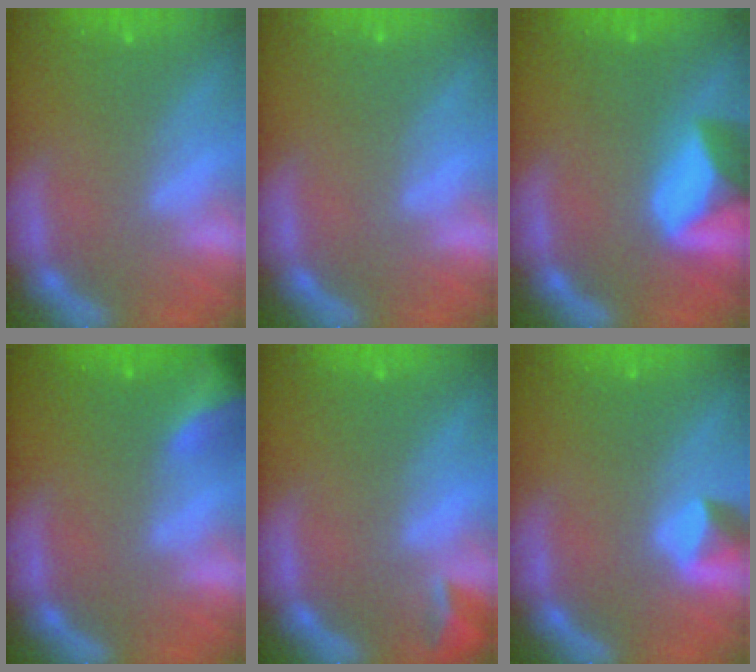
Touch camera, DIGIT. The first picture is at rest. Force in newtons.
{"total": 0.0}
{"total": 7.5}
{"total": 5.9}
{"total": 1.9}
{"total": 1.9}